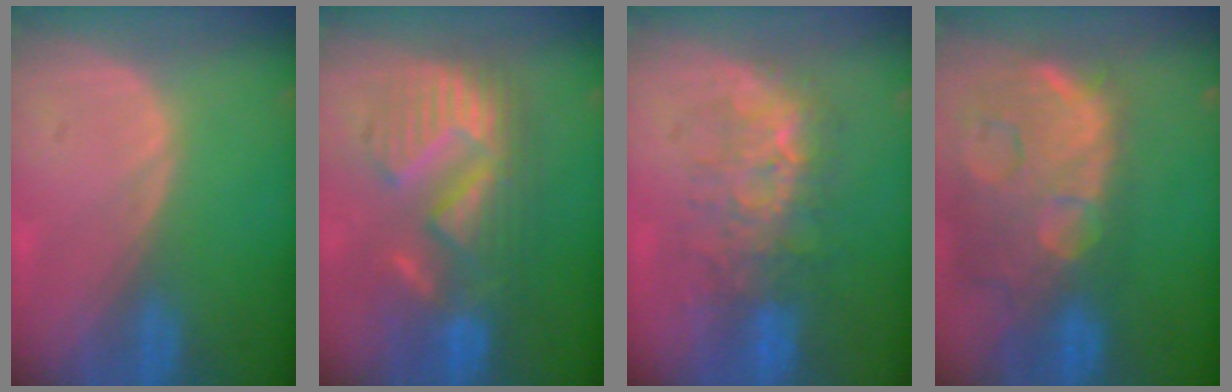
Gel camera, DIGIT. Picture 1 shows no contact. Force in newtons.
{"total": 10.4, "press": 10.4, "slide": 0.7}
{"total": 8.4, "press": 8.0, "slide": 2.6}
{"total": 14.9, "press": 12.0, "slide": 8.9}